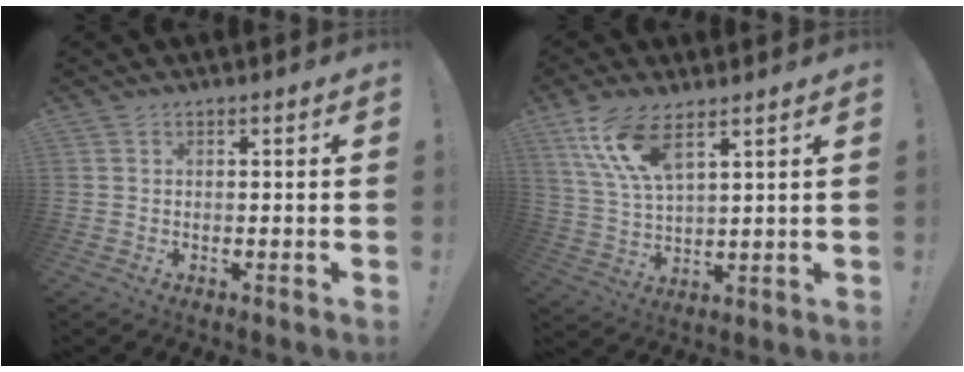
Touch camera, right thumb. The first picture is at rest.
{"total": 11.7, "force": [7.3, 4.0, 8.3], "torque": [-0.174, -0.025, 0.135]}